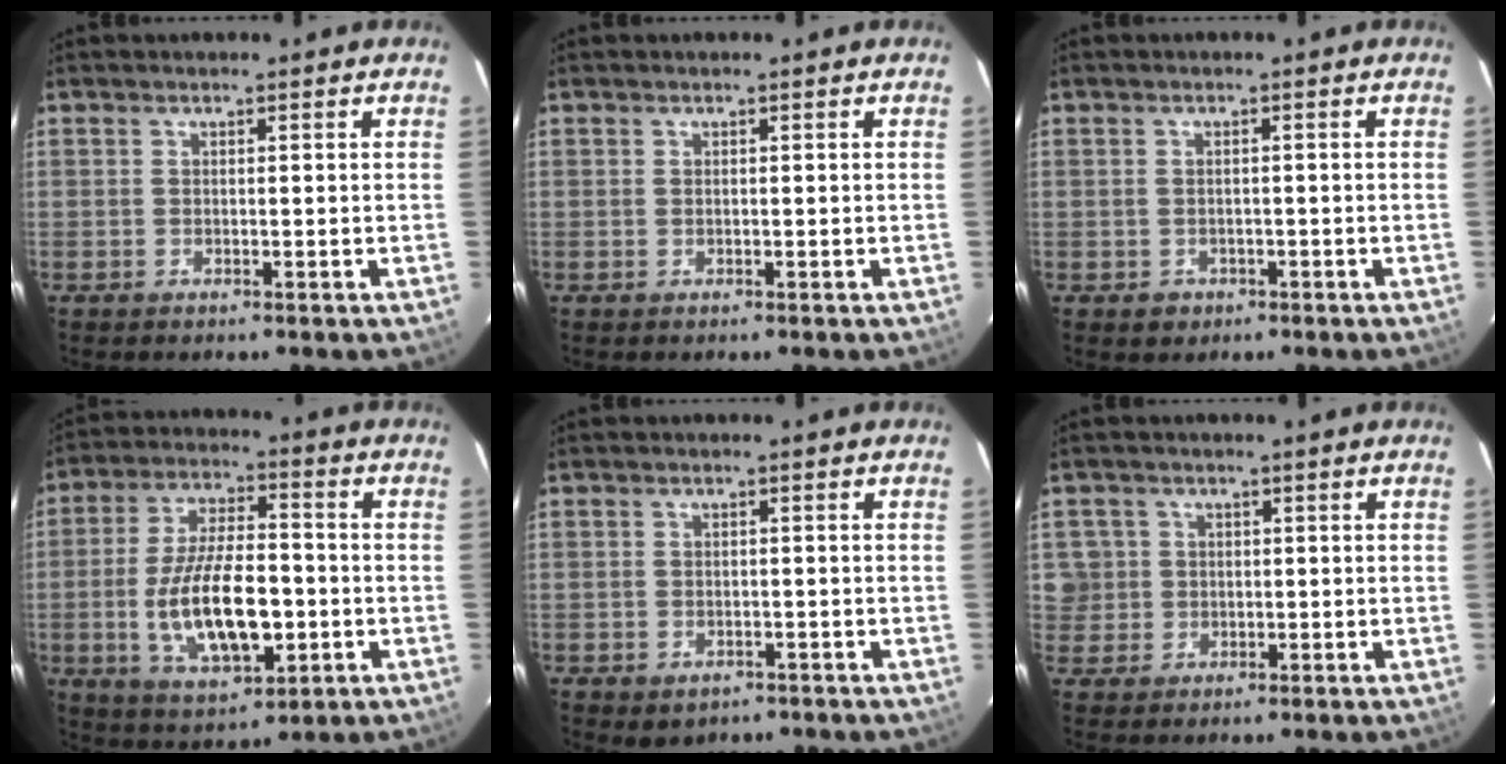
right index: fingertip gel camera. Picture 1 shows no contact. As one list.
[{"total": 0.0}, {"total": 2.2, "force": [-1.0, 2.0, 0.4], "torque": [-0.010, 0.002, -0.007]}, {"total": 16.2, "force": [-3.4, 7.0, 14.3], "torque": [-0.279, -0.007, -0.047]}, {"total": 3.3, "force": [-1.7, 2.6, 1.3], "torque": [-0.030, -0.004, -0.014]}, {"total": 5.1, "force": [0.5, 5.1, 0.6], "torque": [0.003, 0.021, 0.016]}]